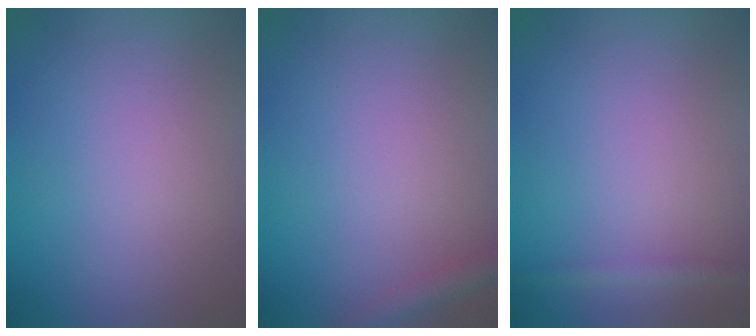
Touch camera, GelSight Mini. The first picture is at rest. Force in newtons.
{"total": 2.0, "press": 2.0, "slide": 0.1}
{"total": 1.3, "press": 1.3, "slide": 0.1}